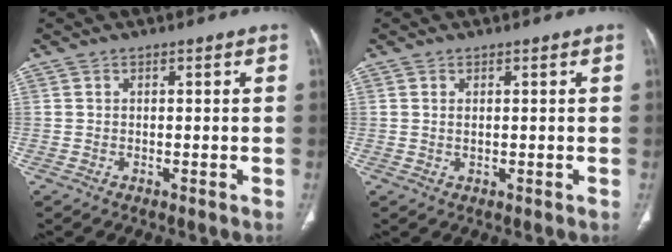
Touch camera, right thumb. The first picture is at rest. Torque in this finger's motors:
{"motor_torque": [-0.10, 0.17, -0.01, 0.42, -0.04]}